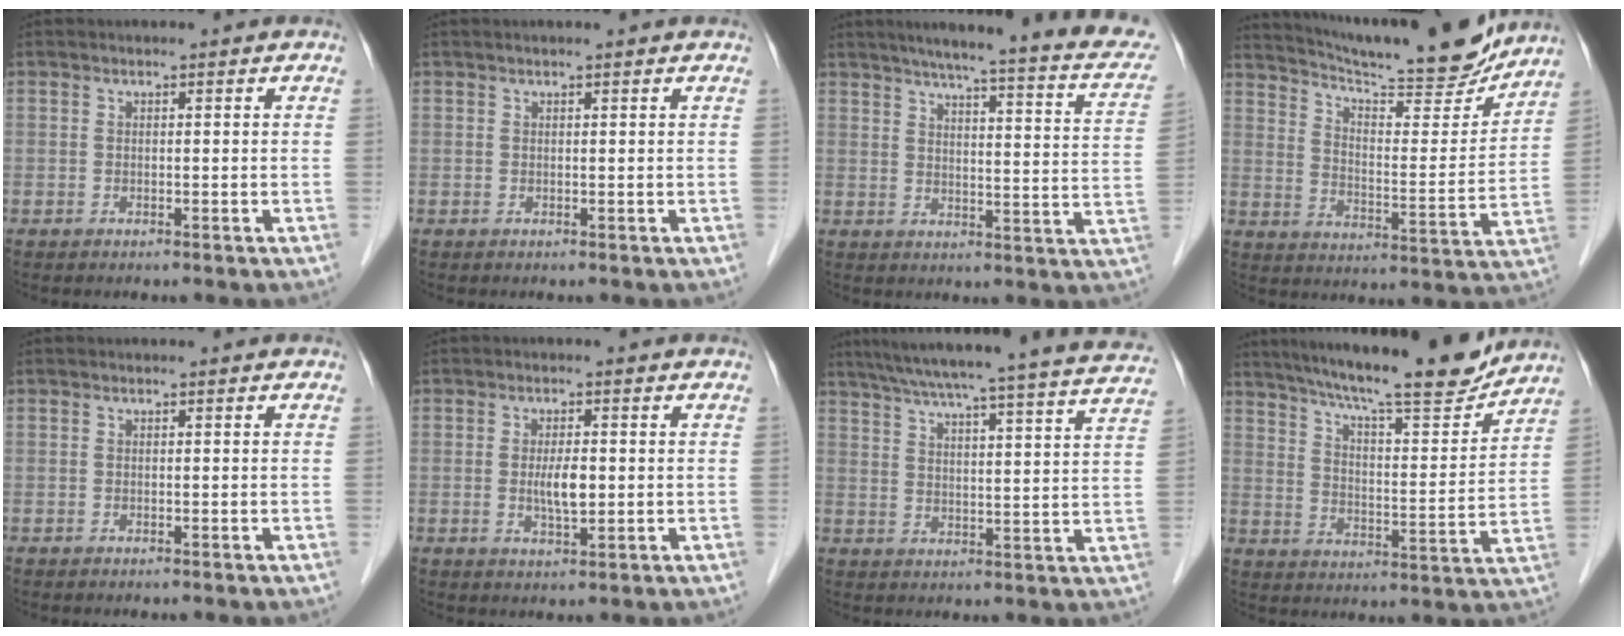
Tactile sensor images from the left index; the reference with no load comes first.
{"total": 1.7, "force": [1.4, -0.1, 0.9], "torque": [-0.010, 0.015, 0.018]}
{"total": 23.0, "force": [19.1, 2.2, 12.6], "torque": [-0.167, -0.017, 0.222]}
{"total": 20.5, "force": [18.8, 1.9, 8.0], "torque": [-0.129, -0.032, 0.266]}
{"total": 0.0}
{"total": 3.7, "force": [-0.2, 1.0, 3.6], "torque": [-0.067, -0.007, -0.002]}
{"total": 28.5, "force": [26.0, 0.1, 11.7], "torque": [-0.186, -0.039, 0.321]}
{"total": 18.3, "force": [16.2, 1.4, 8.5], "torque": [-0.139, -0.012, 0.235]}